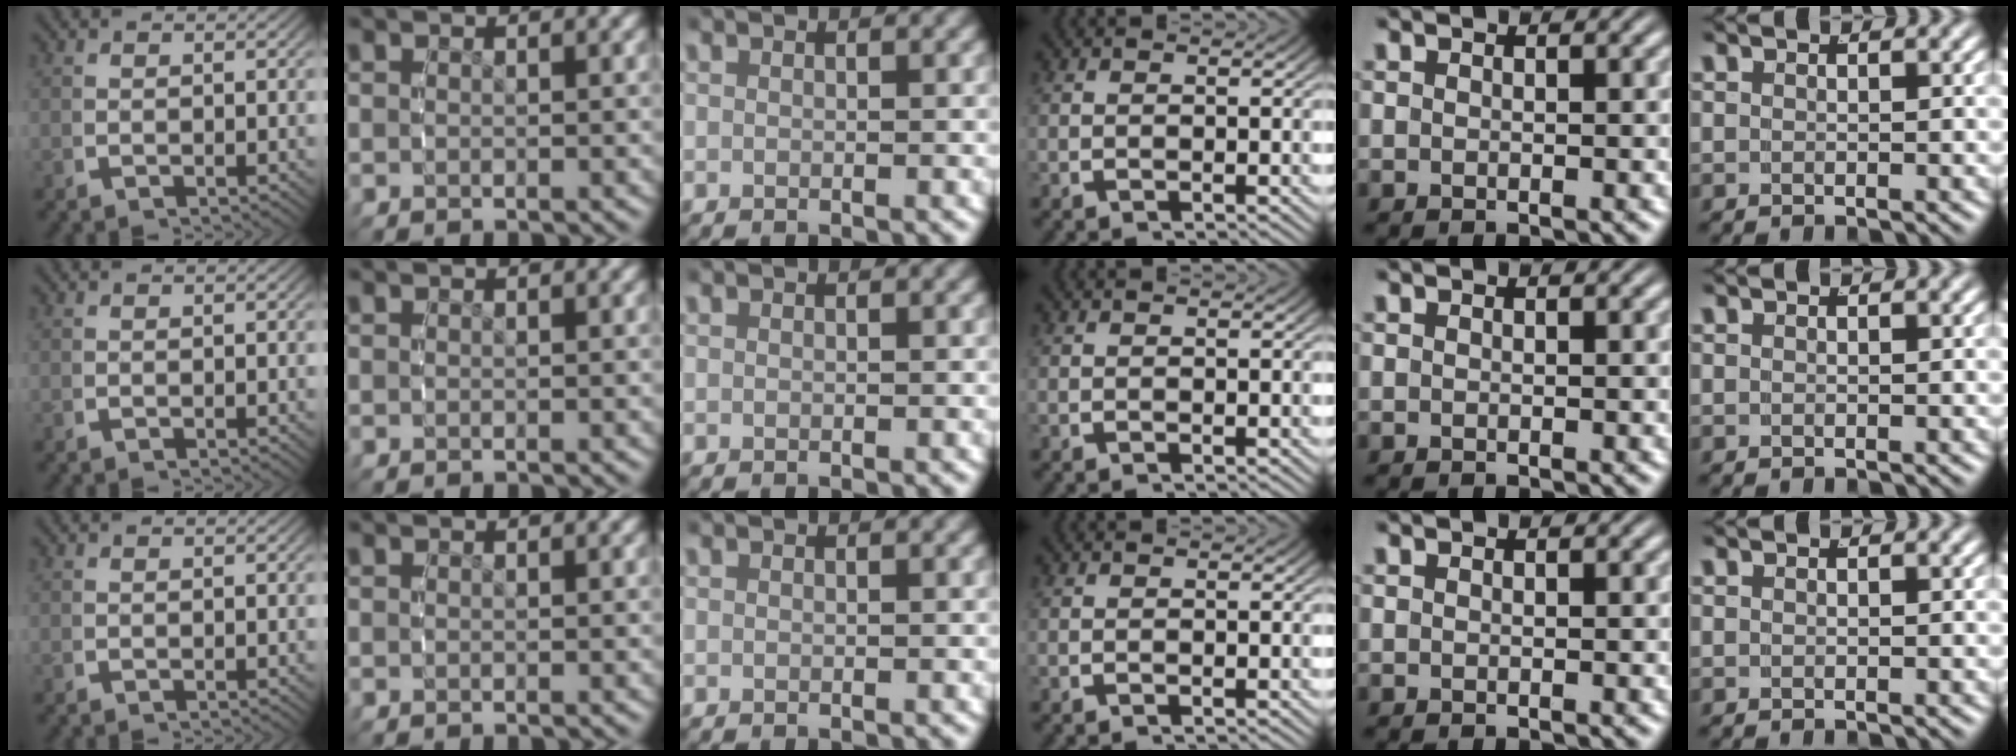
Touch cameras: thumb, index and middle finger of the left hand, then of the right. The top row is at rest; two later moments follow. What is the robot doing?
{"motion": "reach", "object": "stress ball aka squeeze ball"}